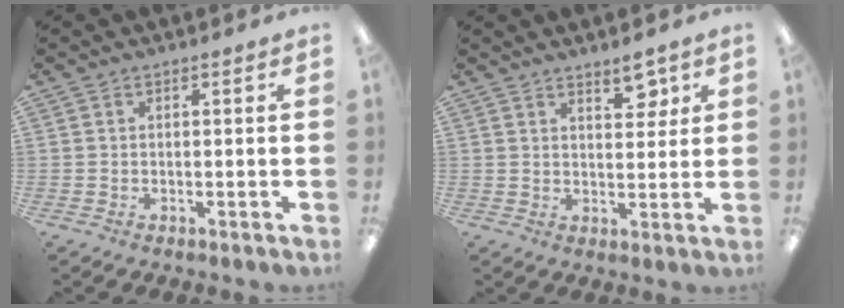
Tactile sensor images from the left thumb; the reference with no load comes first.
{"total": 5.9, "force": [4.1, 2.5, 3.4], "torque": [-0.027, -0.026, 0.064]}